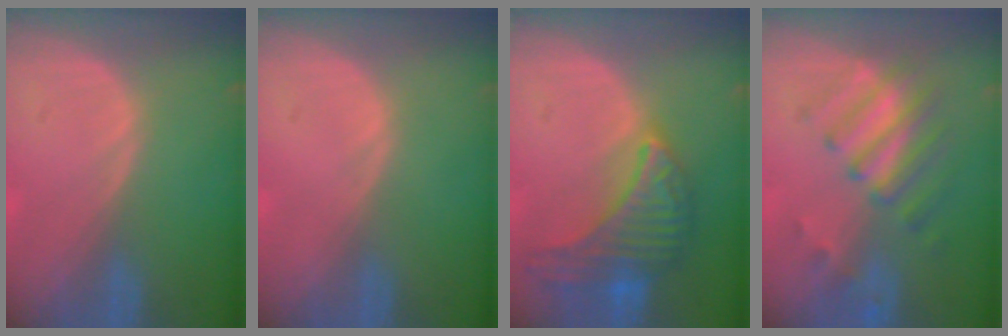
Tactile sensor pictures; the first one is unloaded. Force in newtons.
{"total": 0.0}
{"total": 9.5, "press": 9.5, "slide": 0.5}
{"total": 7.8, "press": 7.0, "slide": 3.5}